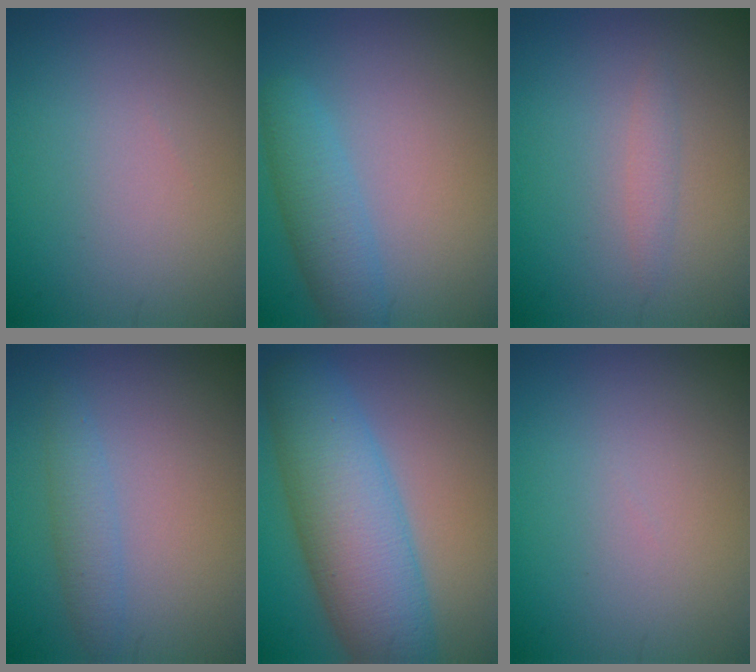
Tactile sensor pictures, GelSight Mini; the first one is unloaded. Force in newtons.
{"total": 3.2, "press": 3.2, "slide": 0.1}
{"total": 1.1, "press": 1.1, "slide": 0.1}
{"total": 2.0, "press": 1.9, "slide": 0.2}
{"total": 9.2, "press": 9.2, "slide": 0.1}
{"total": 0.0}